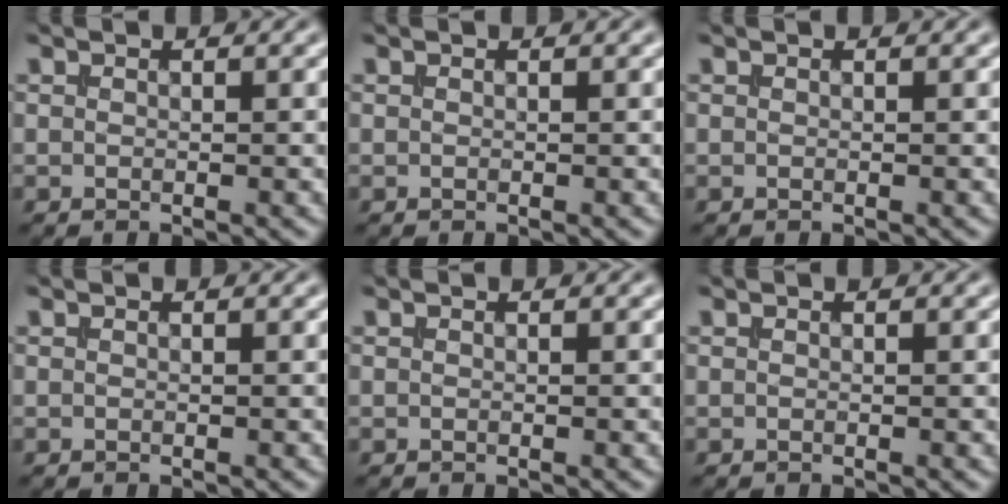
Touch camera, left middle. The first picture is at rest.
{"total": 0.0}
{"total": 0.0}
{"total": 0.0}
{"total": 0.0}
{"total": 0.0}